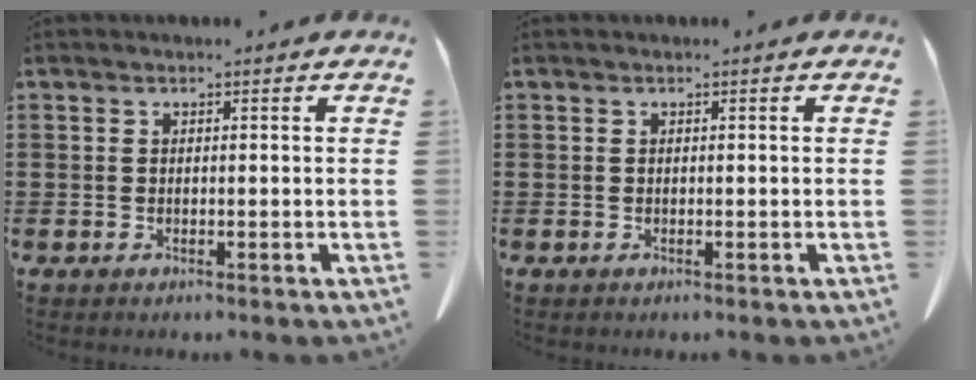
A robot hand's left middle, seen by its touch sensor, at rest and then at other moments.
{"total": 0.0}